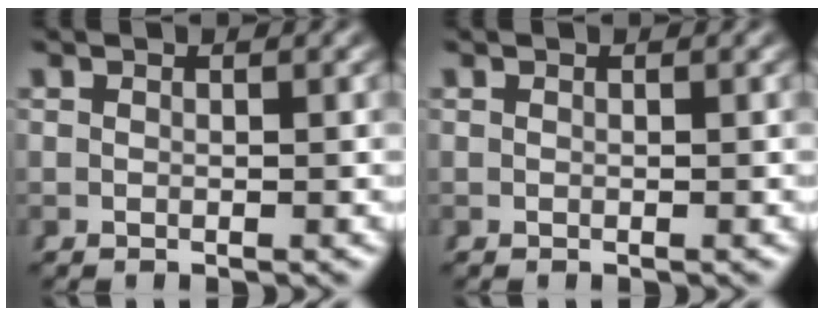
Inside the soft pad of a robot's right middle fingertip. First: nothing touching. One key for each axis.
{"total": 0.0}